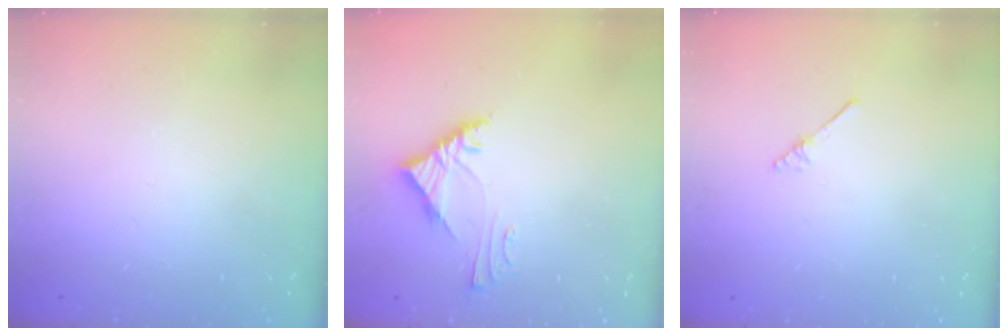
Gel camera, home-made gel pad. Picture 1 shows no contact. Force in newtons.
{"total": 5.3, "press": 5.2, "slide": 0.3}
{"total": 2.0, "press": 2.0, "slide": 0.2}